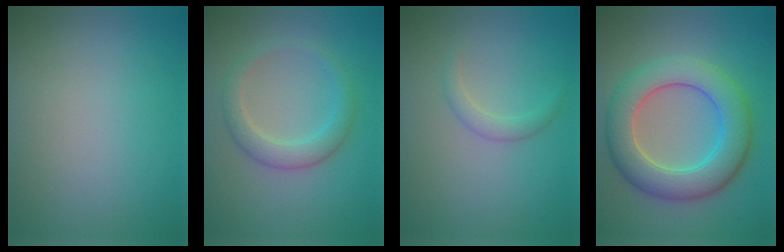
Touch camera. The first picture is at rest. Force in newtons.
{"total": 2.8, "press": 2.8, "slide": 0.2}
{"total": 1.3, "press": 1.3, "slide": 0.1}
{"total": 7.3, "press": 7.3, "slide": 0.1}